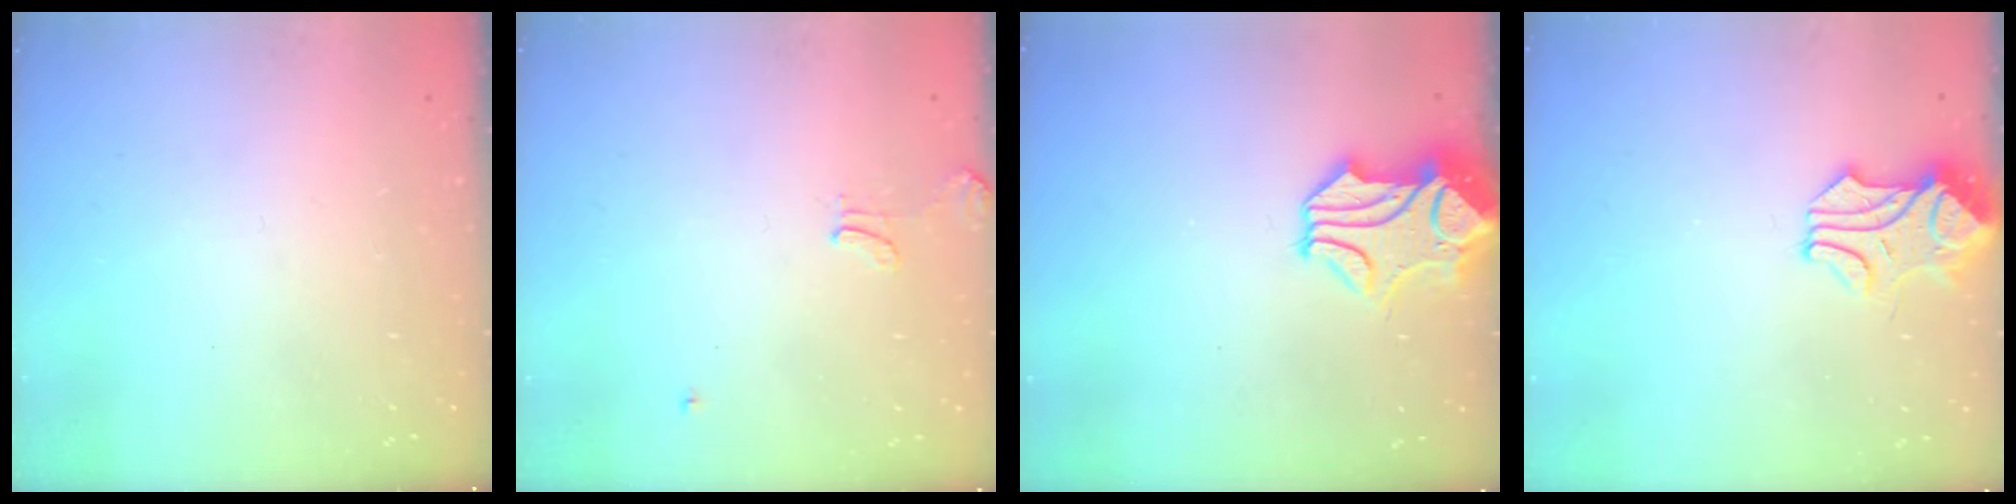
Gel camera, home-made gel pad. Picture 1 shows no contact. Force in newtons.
{"total": 0.0}
{"total": 2.0, "press": 1.5, "slide": 1.3}
{"total": 0.6, "press": 0.5, "slide": 0.2}